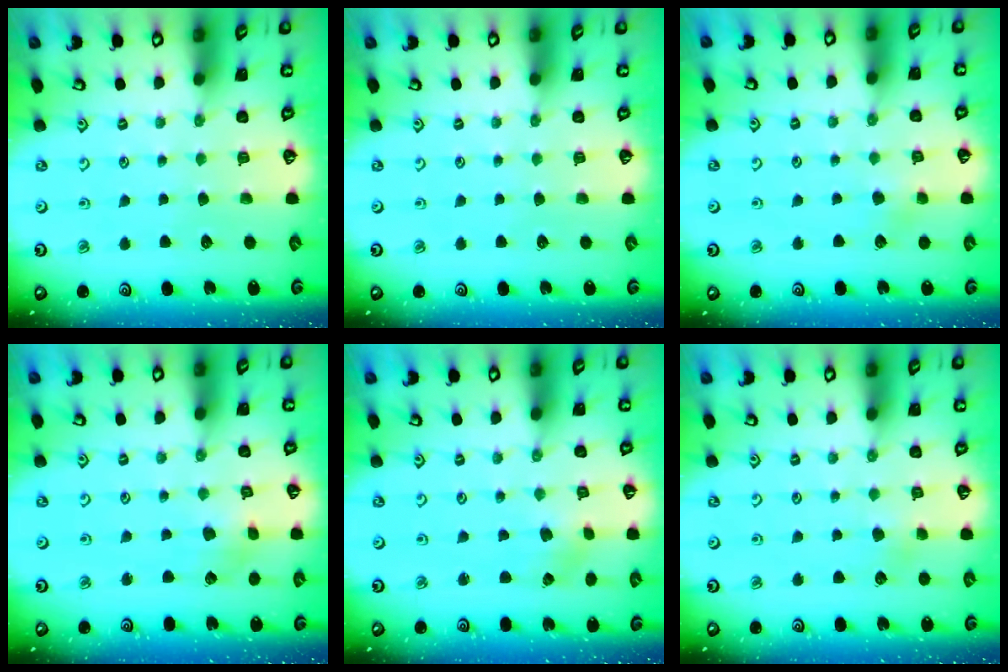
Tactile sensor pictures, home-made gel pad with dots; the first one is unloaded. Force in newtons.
{"total": 0.0}
{"total": 4.4, "press": 4.4, "slide": 0.5}
{"total": 3.0, "press": 3.0, "slide": 0.2}
{"total": 2.9, "press": 2.9, "slide": 0.4}
{"total": 3.2, "press": 3.2, "slide": 0.3}